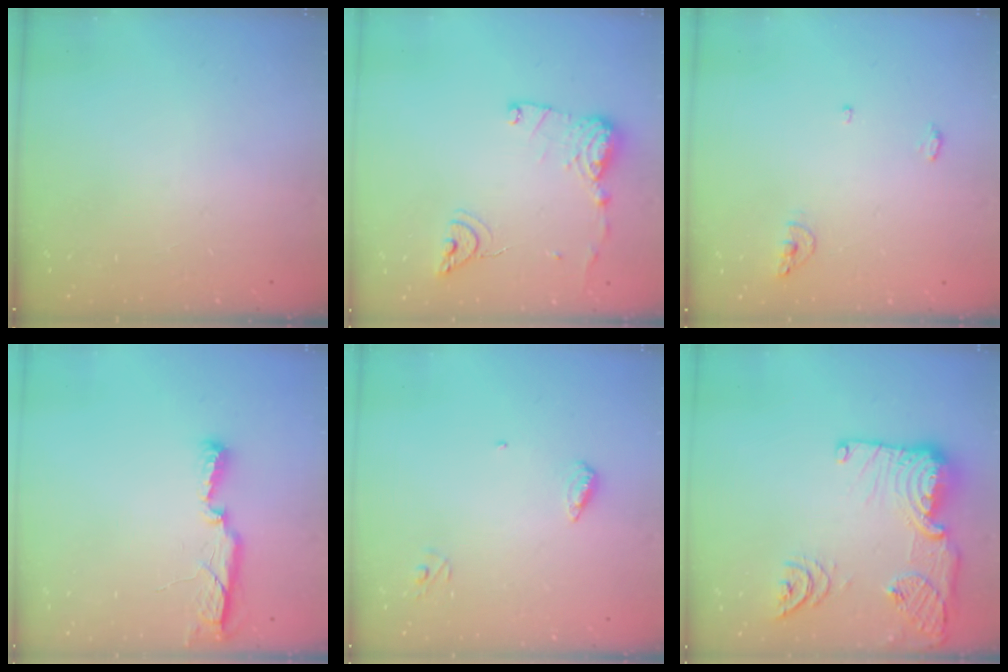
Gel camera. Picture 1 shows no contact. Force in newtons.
{"total": 12.7, "press": 12.6, "slide": 1.4}
{"total": 6.4, "press": 6.3, "slide": 1.5}
{"total": 6.6, "press": 6.5, "slide": 1.1}
{"total": 5.3, "press": 5.3, "slide": 0.6}
{"total": 19.0, "press": 19.0, "slide": 1.5}